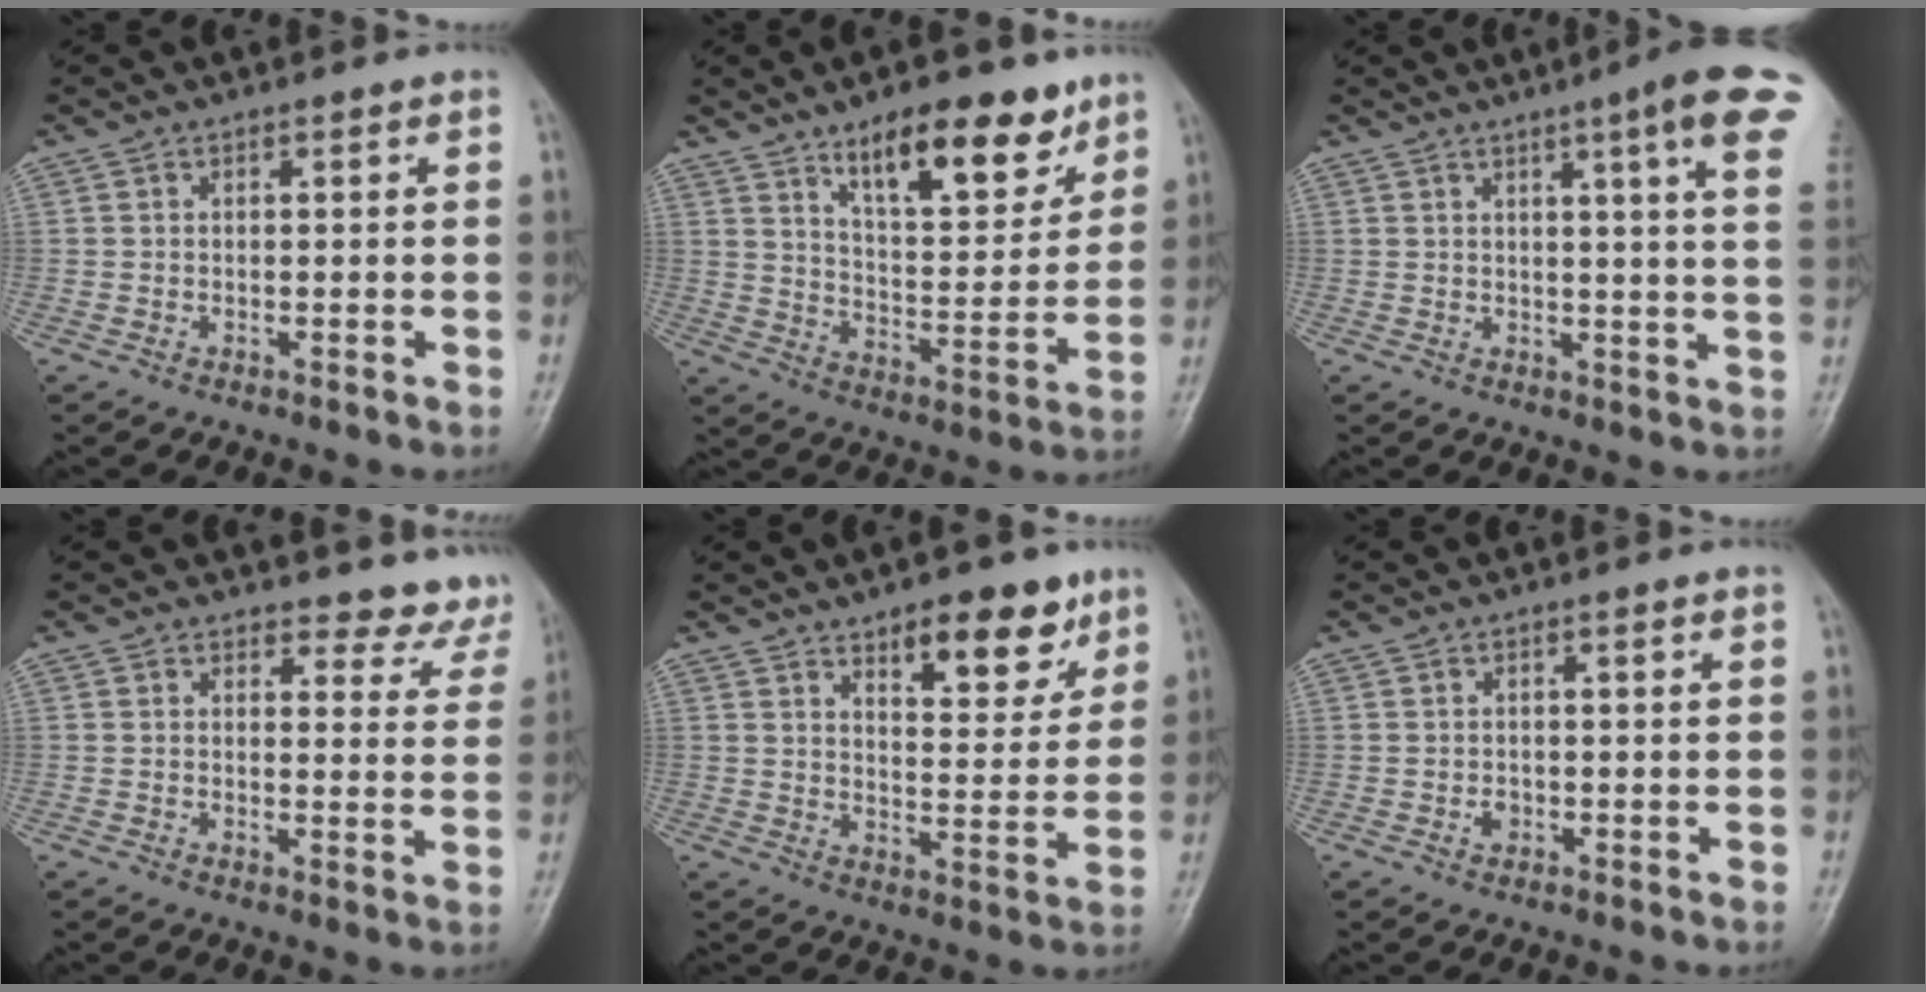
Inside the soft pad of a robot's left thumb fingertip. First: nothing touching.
{"total": 16.0, "force": [10.4, 6.2, 10.5], "torque": [-0.117, -0.063, 0.170]}
{"total": 12.7, "force": [6.6, 0.7, 10.8], "torque": [-0.132, -0.021, 0.070]}
{"total": 7.4, "force": [6.9, 2.7, -0.2], "torque": [0.043, -0.052, 0.055]}
{"total": 11.4, "force": [7.2, 4.8, 7.5], "torque": [-0.071, -0.043, 0.107]}
{"total": 1.4, "force": [-0.3, 1.1, 0.8], "torque": [-0.006, 0.002, -0.004]}